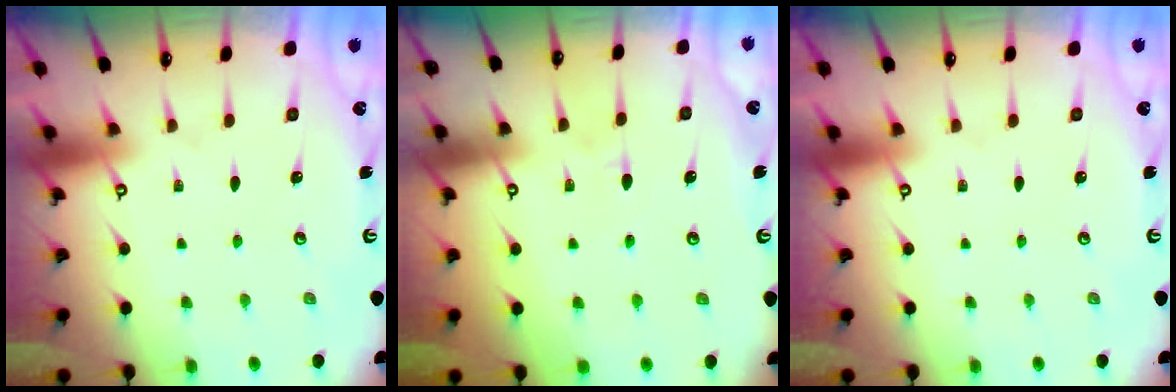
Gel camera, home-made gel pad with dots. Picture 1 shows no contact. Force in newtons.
{"total": 4.6, "press": 4.5, "slide": 0.6}
{"total": 0.0}